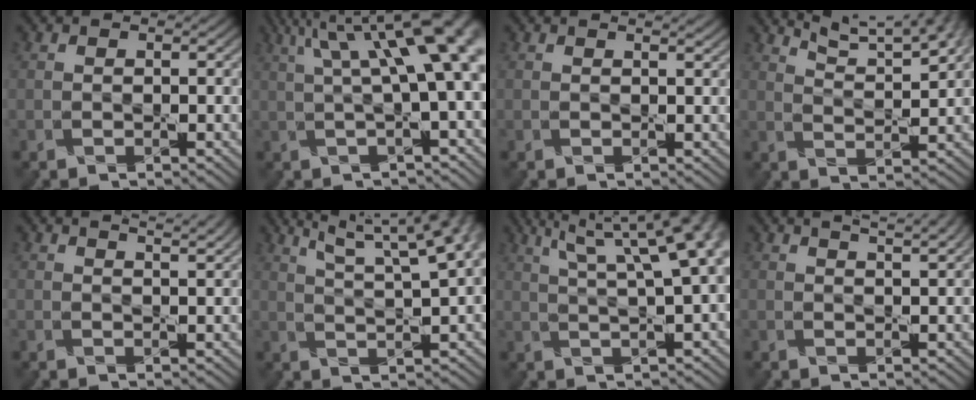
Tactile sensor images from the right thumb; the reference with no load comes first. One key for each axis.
{"total": 14.2, "fx": 4.3, "fy": 4.1, "fz": 12.9, "tx": -0.164, "ty": 0.033, "tz": 0.072}
{"total": 0.9, "fx": 0.8, "fy": 0.1, "fz": 0.3, "tx": -0.007, "ty": -0.005, "tz": 0.005}
{"total": 7.3, "fx": 5.7, "fy": 1.4, "fz": 4.3, "tx": -0.082, "ty": 0.001, "tz": 0.093}
{"total": 3.0, "fx": 2.4, "fy": 0.7, "fz": 1.6, "tx": -0.007, "ty": 0.003, "tz": 0.014}
{"total": 12.4, "fx": 7.1, "fy": 3.2, "fz": 9.7, "tx": -0.136, "ty": 0.033, "tz": 0.089}
{"total": 16.0, "fx": 6.7, "fy": 5.2, "fz": 13.6, "tx": -0.184, "ty": 0.063, "tz": 0.087}
{"total": 3.8, "fx": 2.8, "fy": 0.9, "fz": 2.4, "tx": -0.020, "ty": 0.012, "tz": 0.017}